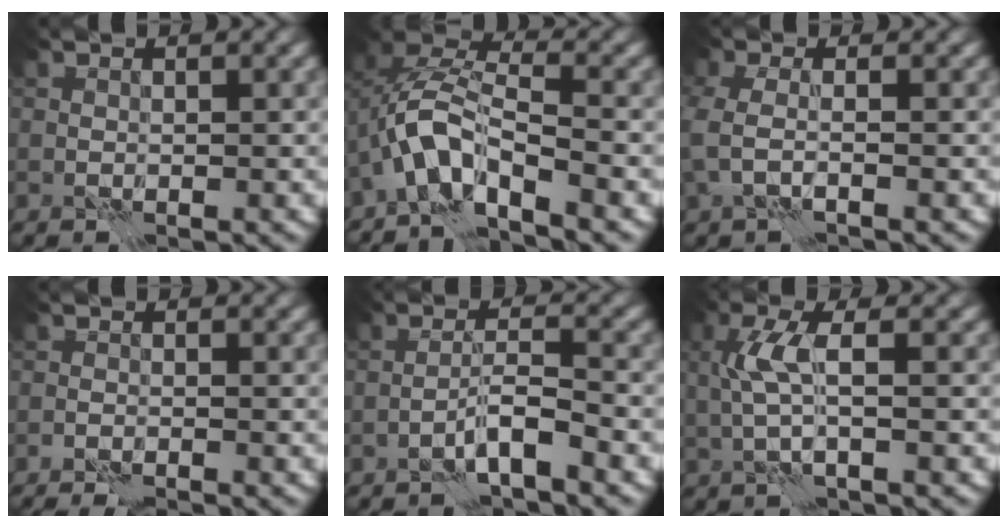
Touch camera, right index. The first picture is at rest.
{"total": 5.6, "force": [-3.1, 1.8, 4.3], "torque": [-0.076, 0.013, -0.073]}
{"total": 1.9, "force": [-0.6, 0.6, 1.8], "torque": [-0.051, -0.003, -0.020]}
{"total": 1.2, "force": [-1.0, -0.7, 0.3], "torque": [-0.006, 0.004, -0.019]}
{"total": 2.6, "force": [-1.7, -0.2, 1.9], "torque": [-0.033, 0.016, -0.039]}
{"total": 3.0, "force": [0.6, 0.4, 2.9], "torque": [-0.064, 0.007, 0.011]}